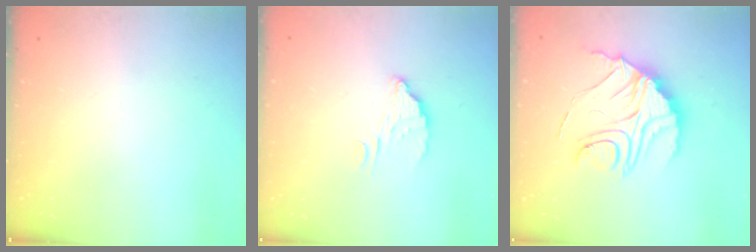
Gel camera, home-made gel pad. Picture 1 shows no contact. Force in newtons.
{"total": 3.9, "press": 3.9, "slide": 0.3}
{"total": 15.0, "press": 14.9, "slide": 1.1}